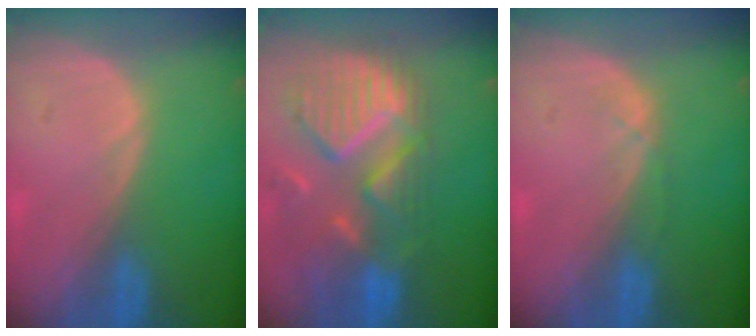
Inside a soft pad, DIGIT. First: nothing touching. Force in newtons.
{"total": 12.4, "press": 10.6, "slide": 6.5}
{"total": 1.1, "press": 1.1, "slide": 0.2}